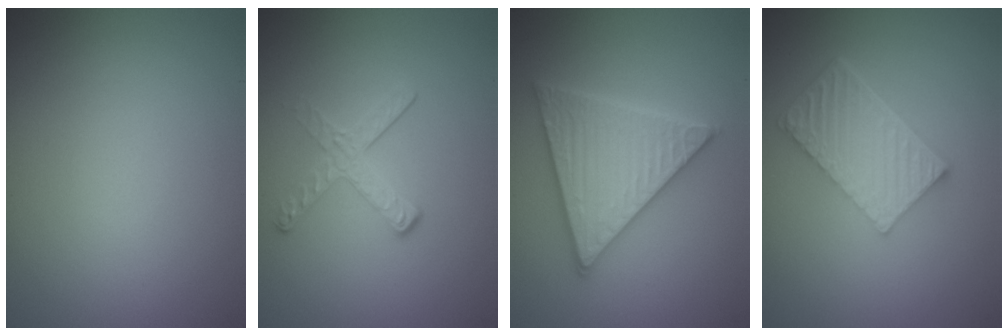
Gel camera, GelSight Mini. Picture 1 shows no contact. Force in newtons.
{"total": 2.1, "press": 1.4, "slide": 1.6}
{"total": 5.6, "press": 5.5, "slide": 0.7}
{"total": 6.0, "press": 4.1, "slide": 4.4}